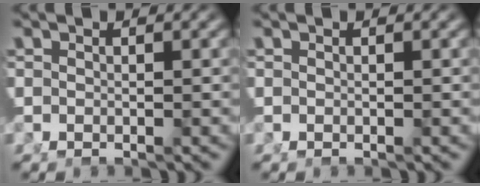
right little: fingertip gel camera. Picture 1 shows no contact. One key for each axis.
{"total": 0.0}